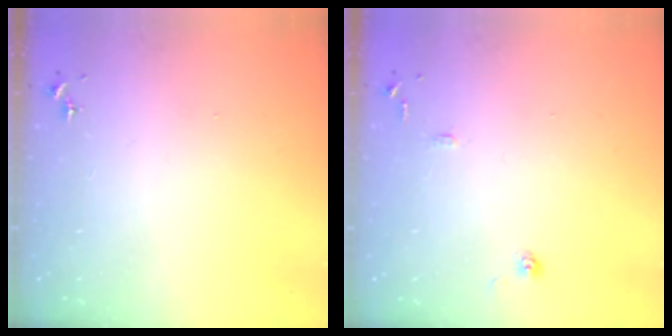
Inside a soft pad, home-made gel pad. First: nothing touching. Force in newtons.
{"total": 8.8, "press": 8.8, "slide": 0.8}